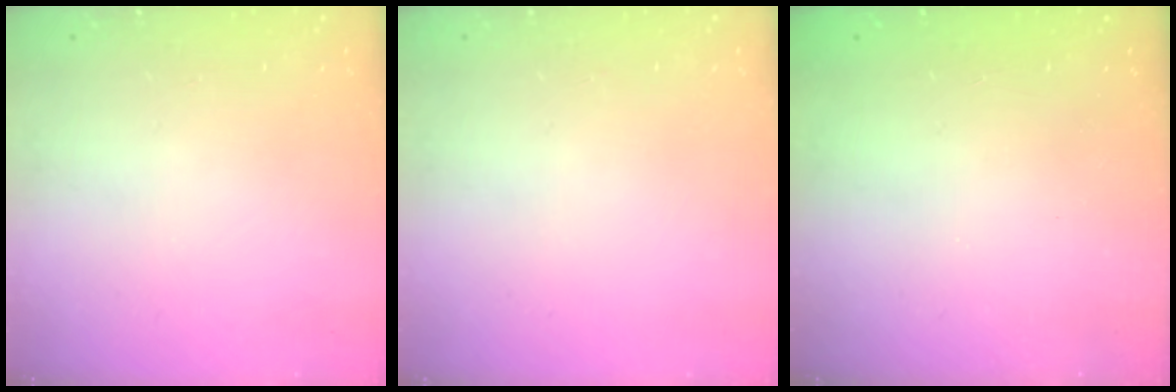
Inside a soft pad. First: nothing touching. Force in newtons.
{"total": 0.0}
{"total": 2.3, "press": 2.2, "slide": 0.8}